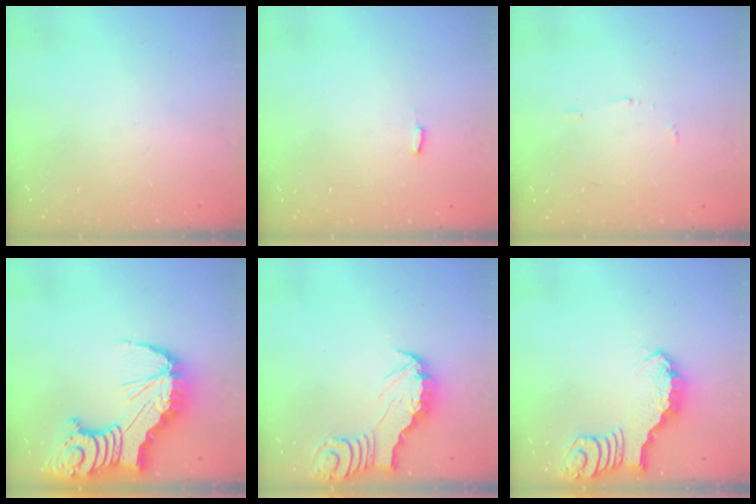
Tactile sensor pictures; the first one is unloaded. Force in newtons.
{"total": 4.3, "press": 4.2, "slide": 0.3}
{"total": 4.4, "press": 4.3, "slide": 0.4}
{"total": 20.1, "press": 19.9, "slide": 2.2}
{"total": 3.0, "press": 3.0, "slide": 0.3}
{"total": 2.8, "press": 2.8, "slide": 0.4}